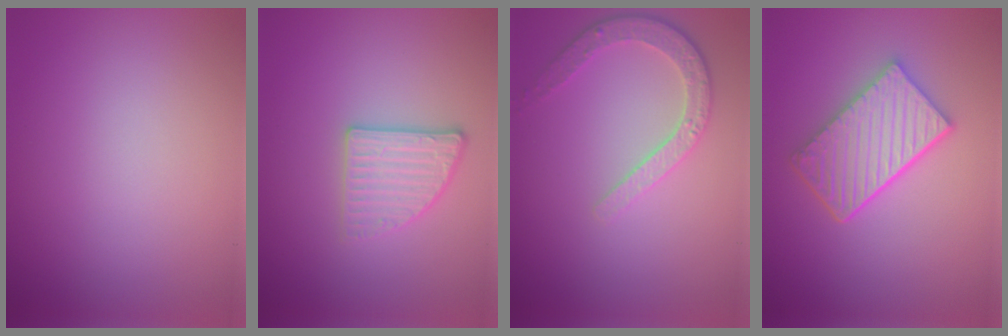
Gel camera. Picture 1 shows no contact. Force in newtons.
{"total": 2.7, "press": 2.5, "slide": 1.0}
{"total": 3.5, "press": 2.9, "slide": 2.0}
{"total": 5.3, "press": 4.3, "slide": 3.2}